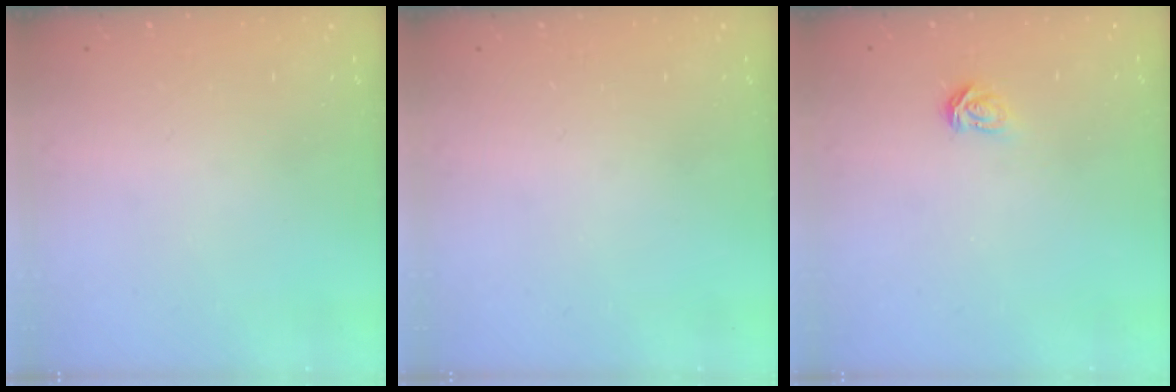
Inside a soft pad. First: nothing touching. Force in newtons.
{"total": 0.0}
{"total": 3.3, "press": 3.3, "slide": 0.5}